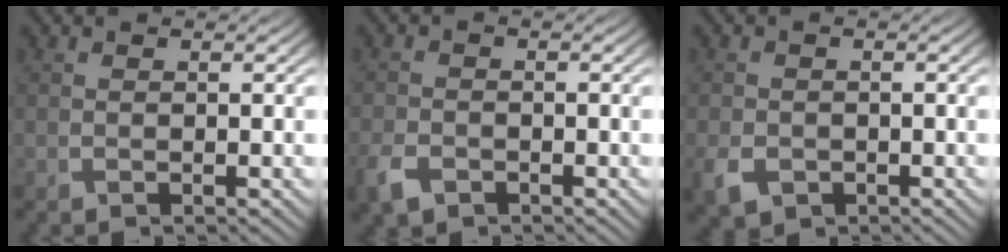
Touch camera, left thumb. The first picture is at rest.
{"total": 3.4, "force": [-2.1, 2.1, 1.7], "torque": [-0.046, -0.012, -0.050]}
{"total": 3.3, "force": [-1.5, 2.6, 1.6], "torque": [-0.045, -0.016, -0.032]}